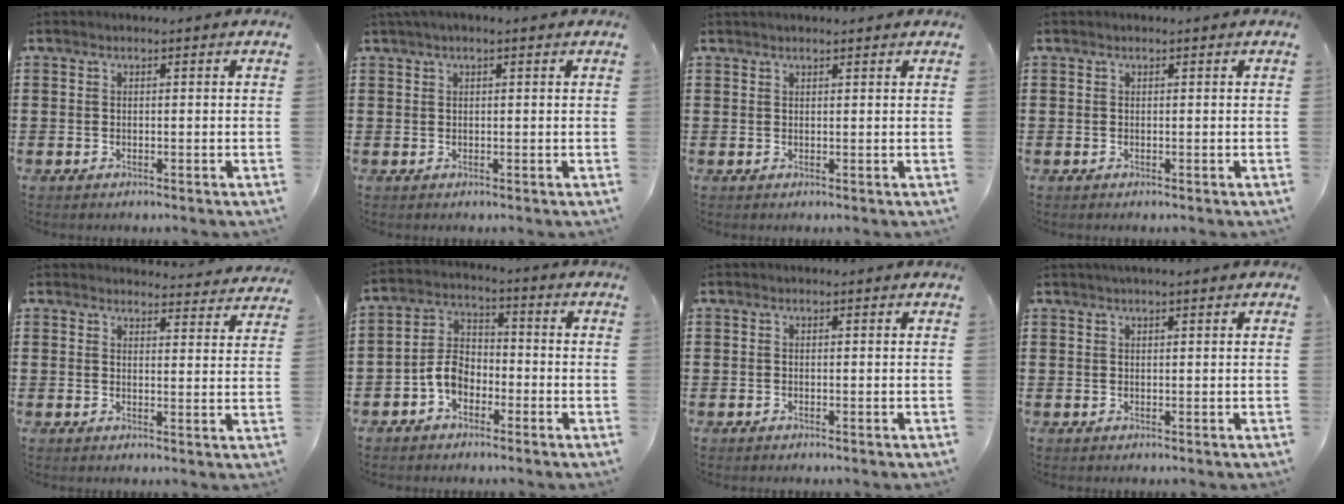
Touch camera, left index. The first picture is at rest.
{"total": 1.4, "force": [0.7, 0.1, 1.2], "torque": [-0.023, 0.000, 0.014]}
{"total": 1.1, "force": [1.0, 0.1, 0.4], "torque": [-0.008, 0.001, 0.019]}
{"total": 0.0}
{"total": 3.4, "force": [3.4, 0.3, 0.2], "torque": [-0.007, -0.020, 0.060]}
{"total": 5.6, "force": [-2.9, 3.7, 3.1], "torque": [-0.079, 0.009, -0.062]}
{"total": 0.0}
{"total": 1.2, "force": [0.9, 0.0, 0.7], "torque": [-0.016, 0.002, 0.017]}